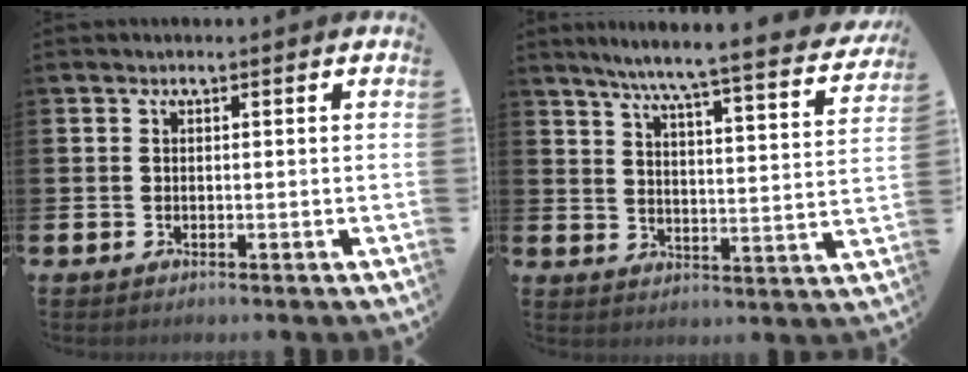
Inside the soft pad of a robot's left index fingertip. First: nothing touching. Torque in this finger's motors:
{"motor_torque": [0.85, -1.29, 0.63, 0.21]}